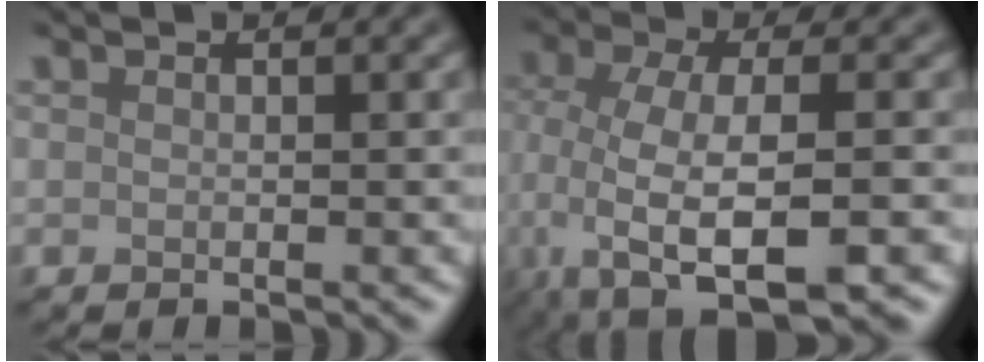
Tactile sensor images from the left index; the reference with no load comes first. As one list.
[{"total": 9.2, "force": [-3.3, 3.8, 7.8], "torque": [-0.152, -0.021, -0.052]}]